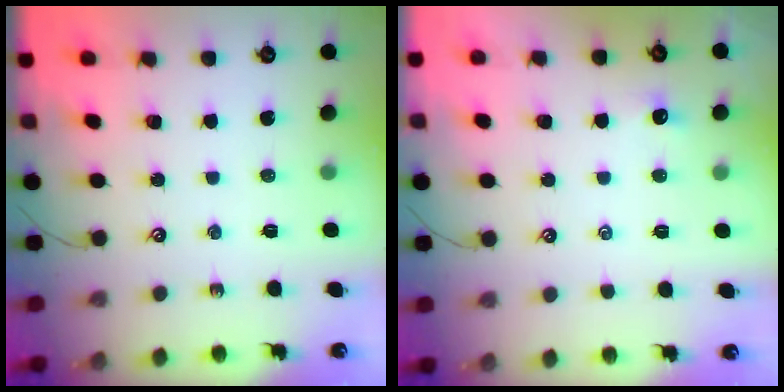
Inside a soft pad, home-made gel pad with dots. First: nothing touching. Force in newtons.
{"total": 1.0, "press": 0.9, "slide": 0.5}